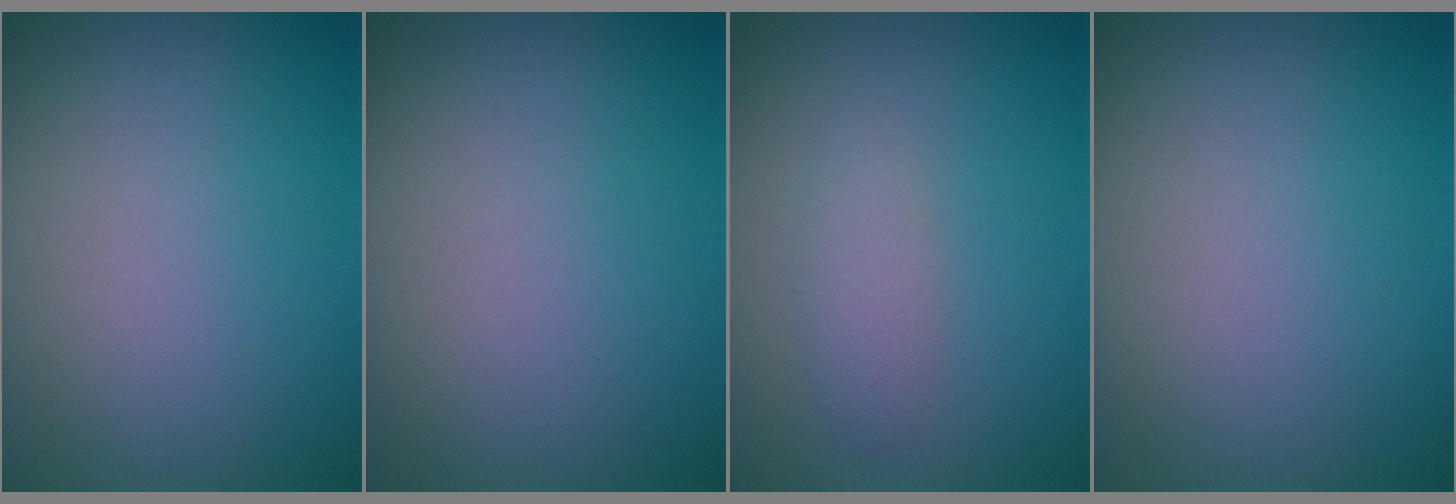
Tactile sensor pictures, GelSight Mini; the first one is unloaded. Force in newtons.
{"total": 0.0}
{"total": 1.5, "press": 1.5, "slide": 0.1}
{"total": 0.0}